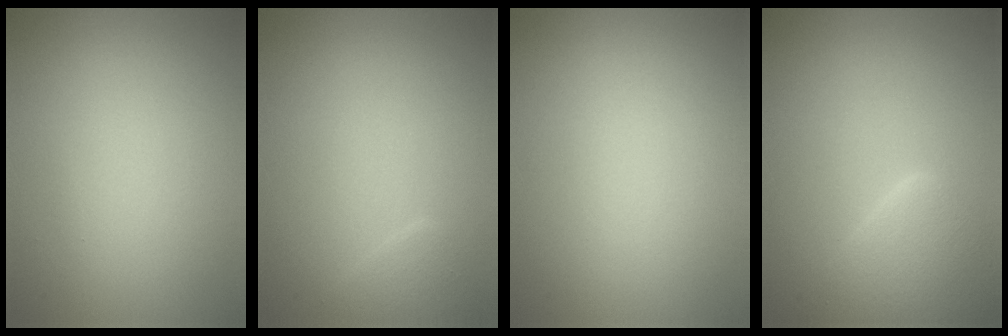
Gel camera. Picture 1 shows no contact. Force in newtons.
{"total": 1.2, "press": 1.2, "slide": 0.1}
{"total": 0.0}
{"total": 4.7, "press": 4.7, "slide": 0.1}